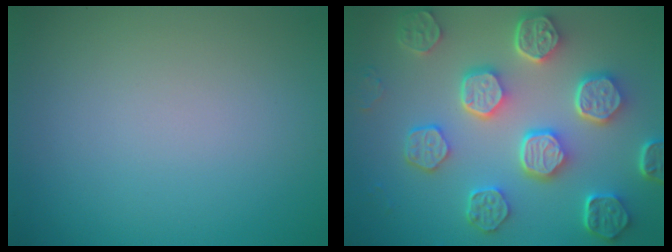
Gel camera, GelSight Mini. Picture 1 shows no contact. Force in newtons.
{"total": 8.1, "press": 6.1, "slide": 5.3}